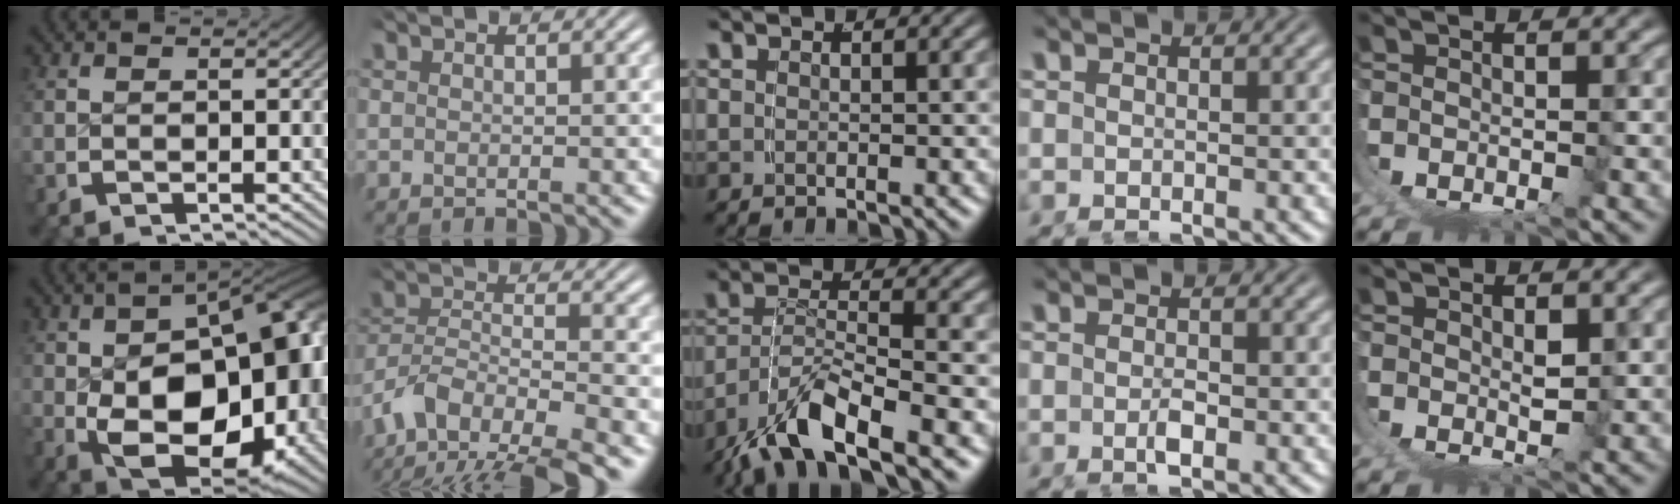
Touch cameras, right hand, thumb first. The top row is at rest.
{"thumb": {"total": 20.6, "force": [-1.8, 13.0, 15.9], "torque": [-0.266, -0.073, 0.008]}, "index": {"total": 8.5, "force": [-3.9, 5.6, 5.0], "torque": [-0.115, -0.044, -0.049]}, "middle": {"total": 6.3, "force": [-4.4, 1.8, 4.1], "torque": [-0.077, -0.015, -0.067]}, "ring": {"total": 1.2, "force": [-0.6, 0.2, 1.0], "torque": [-0.015, -0.003, -0.011]}, "little": {"total": 1.1, "force": [0.6, -0.2, 0.9], "torque": [-0.012, -0.008, 0.017]}}